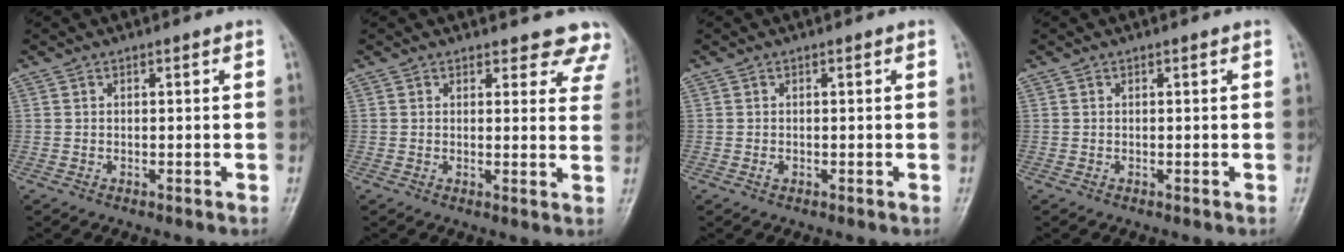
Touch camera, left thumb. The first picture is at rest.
{"total": 8.2, "force": [7.5, 3.2, 0.8], "torque": [0.047, -0.036, 0.053]}
{"total": 0.6, "force": [-0.2, 0.4, 0.4], "torque": [-0.005, 0.000, -0.004]}
{"total": 0.0}